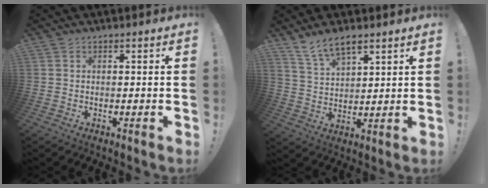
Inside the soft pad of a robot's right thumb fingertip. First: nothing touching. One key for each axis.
{"total": 7.9, "fx": 6.1, "fy": 3.0, "fz": 4.1, "tx": -0.079, "ty": -0.027, "tz": 0.116}